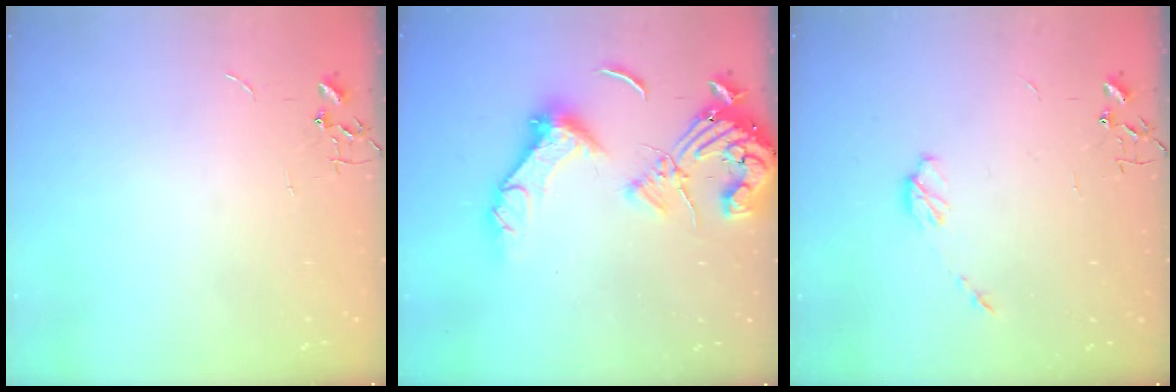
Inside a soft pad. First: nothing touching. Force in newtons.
{"total": 17.0, "press": 16.9, "slide": 2.3}
{"total": 4.7, "press": 4.7, "slide": 0.3}